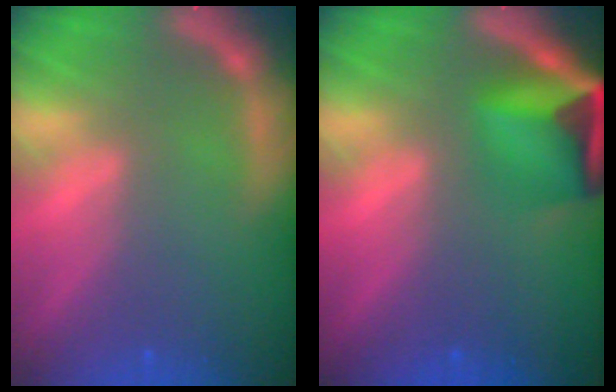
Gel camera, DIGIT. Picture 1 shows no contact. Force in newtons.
{"total": 7.4}